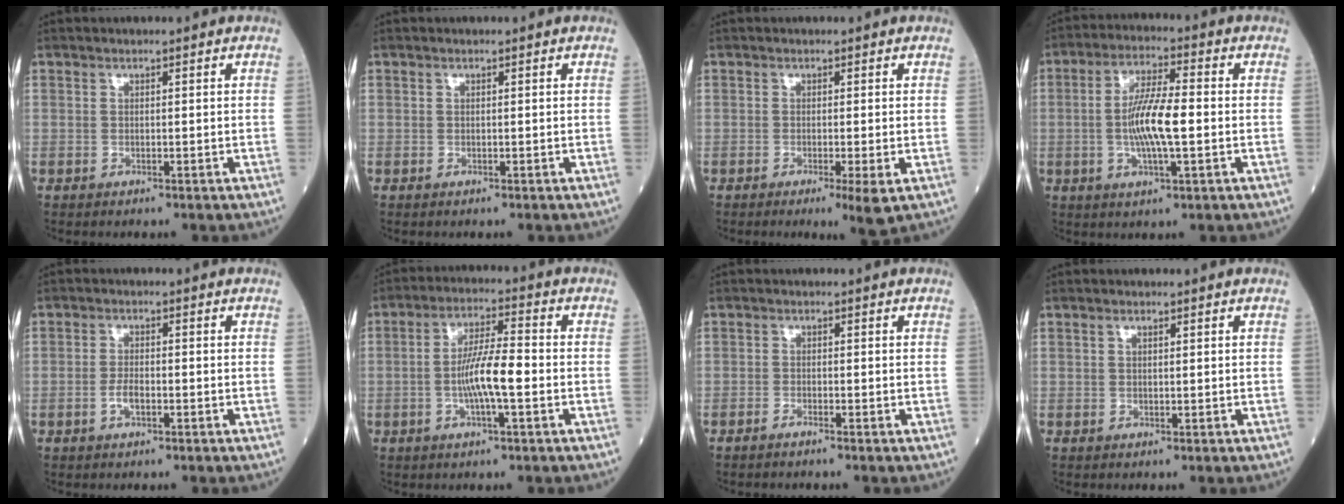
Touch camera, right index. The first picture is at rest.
{"total": 0.0}
{"total": 3.2, "force": [-1.3, 0.0, 2.9], "torque": [-0.035, -0.011, -0.018]}
{"total": 9.2, "force": [-0.9, 1.6, 9.0], "torque": [-0.173, 0.001, -0.019]}
{"total": 2.4, "force": [-0.9, 0.8, 2.0], "torque": [-0.041, 0.001, -0.016]}
{"total": 8.0, "force": [-1.5, 1.0, 7.8], "torque": [-0.149, 0.004, -0.033]}
{"total": 0.9, "force": [-0.8, -0.1, 0.4], "torque": [-0.009, 0.000, -0.015]}
{"total": 0.8, "force": [0.4, 0.3, 0.6], "torque": [-0.013, 0.001, 0.008]}